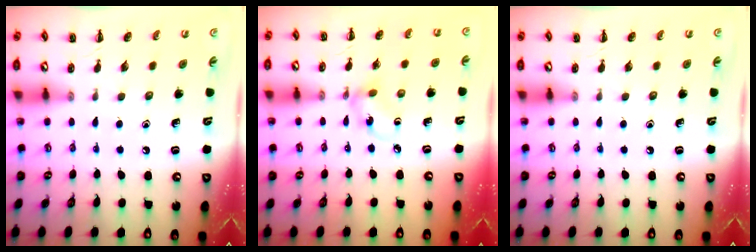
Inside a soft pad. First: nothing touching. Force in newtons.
{"total": 4.3, "press": 4.2, "slide": 0.6}
{"total": 0.0}